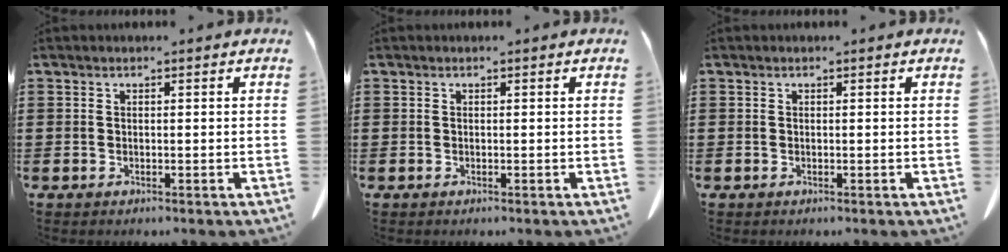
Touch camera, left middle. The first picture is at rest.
{"total": 0.0}
{"total": 0.0}